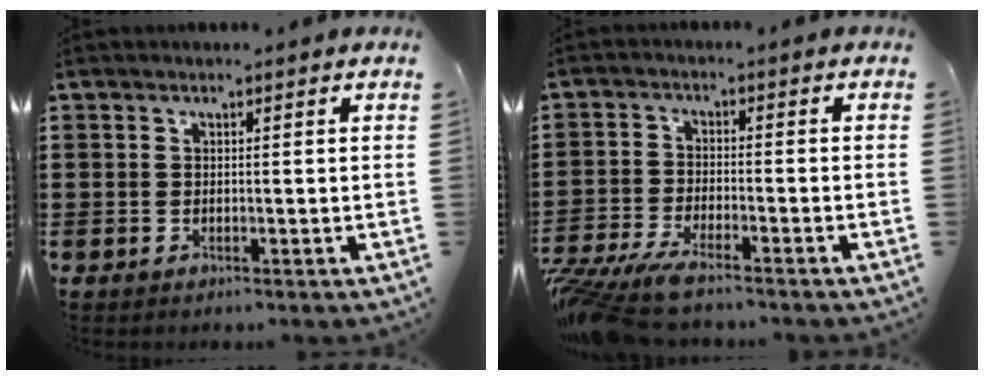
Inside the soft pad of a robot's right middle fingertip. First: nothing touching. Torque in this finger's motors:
{"motor_torque": [2.04, -0.10, 0.93, 0.21]}